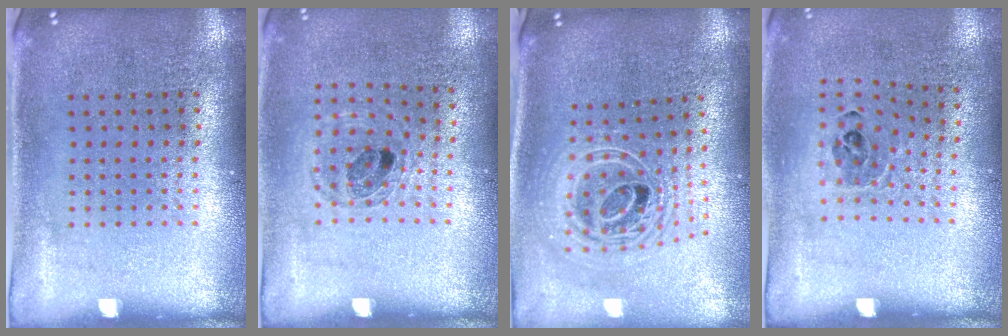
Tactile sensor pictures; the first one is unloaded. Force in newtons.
{"total": 0.9, "press": 0.9, "slide": 0.1}
{"total": 2.4, "press": 1.8, "slide": 1.7}
{"total": 0.9, "press": 0.8, "slide": 0.5}